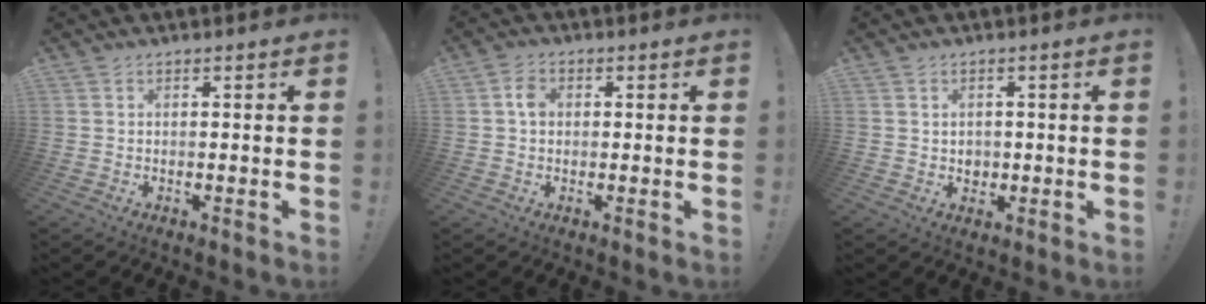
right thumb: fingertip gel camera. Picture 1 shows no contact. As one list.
[{"total": 3.7, "force": [0.3, 2.8, 2.4], "torque": [-0.031, 0.003, 0.002]}, {"total": 2.7, "force": [0.4, 2.6, 0.5], "torque": [-0.002, -0.005, 0.006]}]